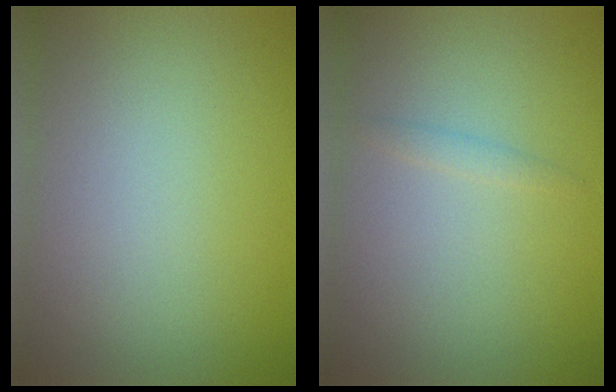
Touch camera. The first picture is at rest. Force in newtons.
{"total": 0.8, "press": 0.8, "slide": 0.1}